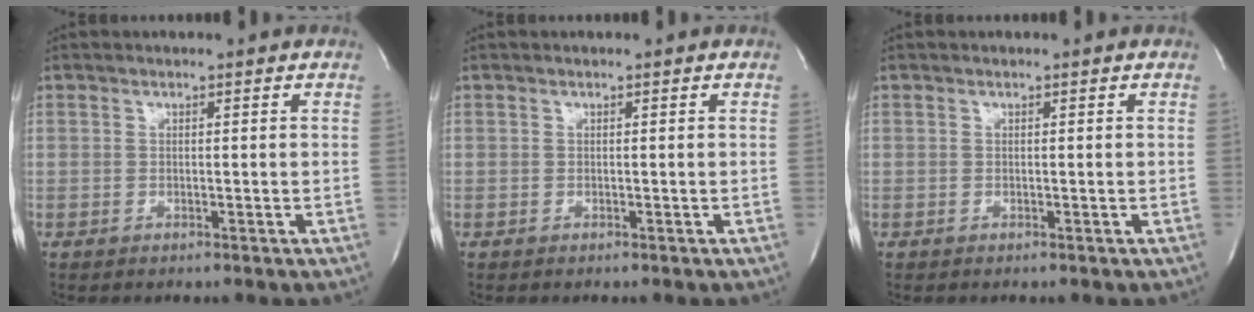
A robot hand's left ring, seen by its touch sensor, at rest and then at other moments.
{"total": 0.0}
{"total": 0.0}